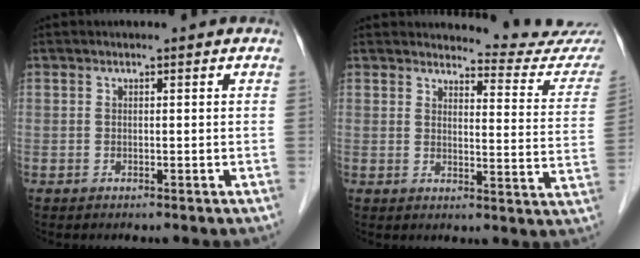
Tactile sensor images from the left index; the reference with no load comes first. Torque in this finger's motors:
{"motor_torque": [-0.06, -0.25, 0.02, 0.00]}